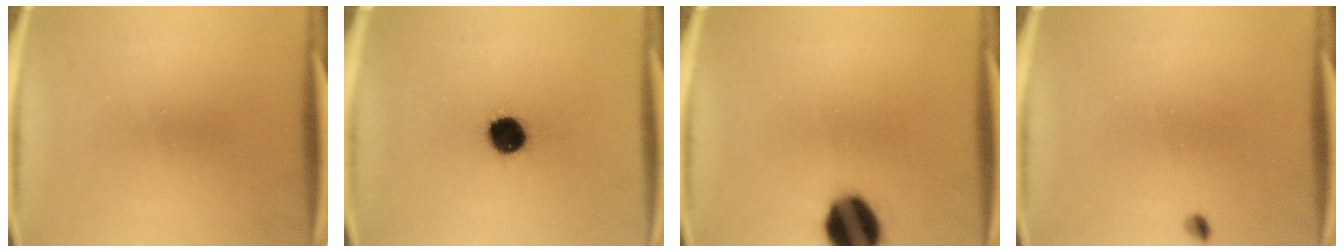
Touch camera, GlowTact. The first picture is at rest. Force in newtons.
{"total": 9.2}
{"total": 13.3}
{"total": 1.0}